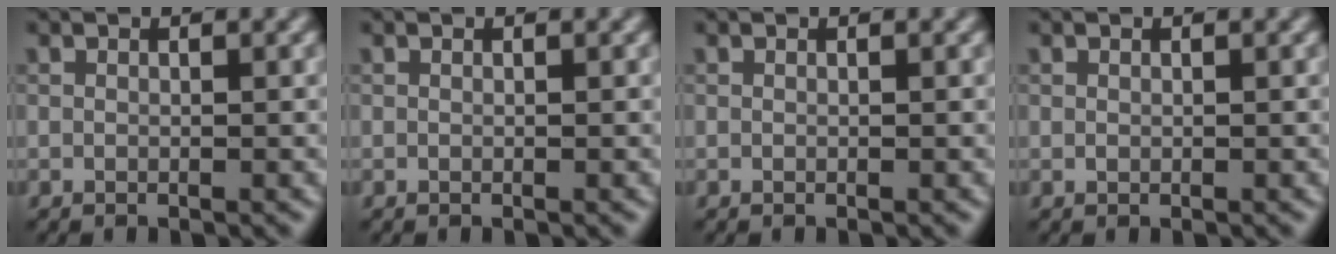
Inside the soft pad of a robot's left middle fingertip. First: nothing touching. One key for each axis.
{"total": 0.0}
{"total": 0.0}
{"total": 0.0}